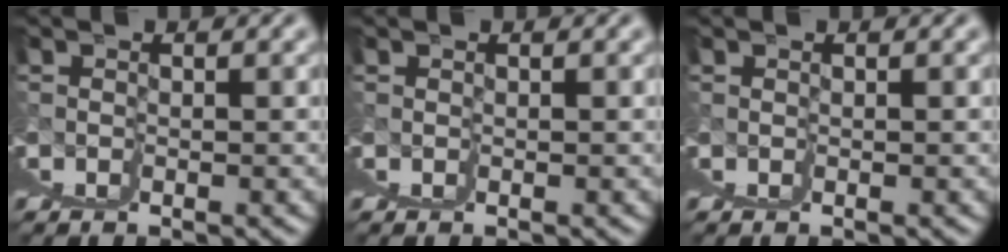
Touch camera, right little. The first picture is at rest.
{"total": 0.0}
{"total": 0.0}